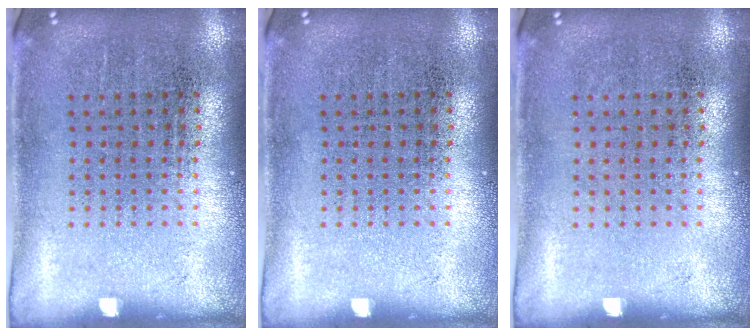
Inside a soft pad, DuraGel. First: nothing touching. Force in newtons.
{"total": 0.0}
{"total": 0.0}